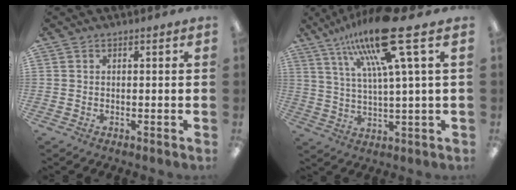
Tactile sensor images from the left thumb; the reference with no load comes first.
{"total": 19.3, "force": [11.6, 2.8, 15.2], "torque": [-0.283, -0.043, 0.179]}